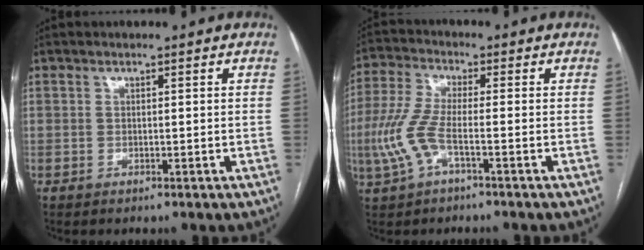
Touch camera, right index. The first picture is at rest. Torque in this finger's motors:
{"motor_torque": [0.74, -0.62, 0.61, 0.19]}